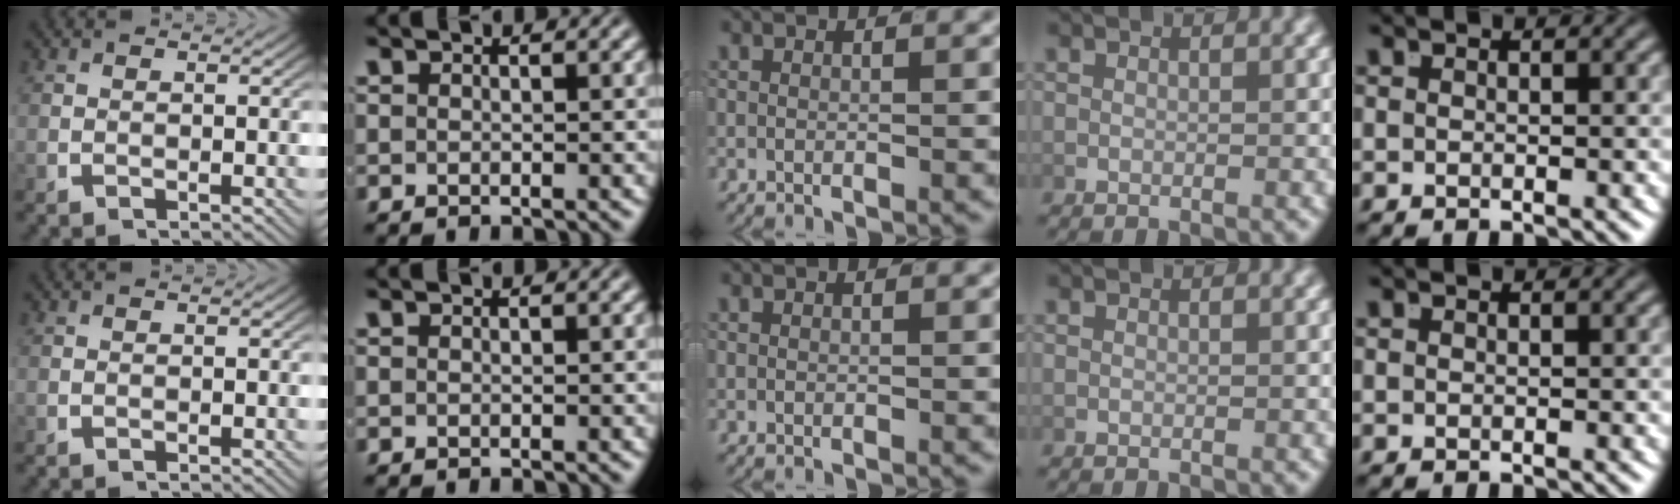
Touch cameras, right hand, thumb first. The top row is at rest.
{}